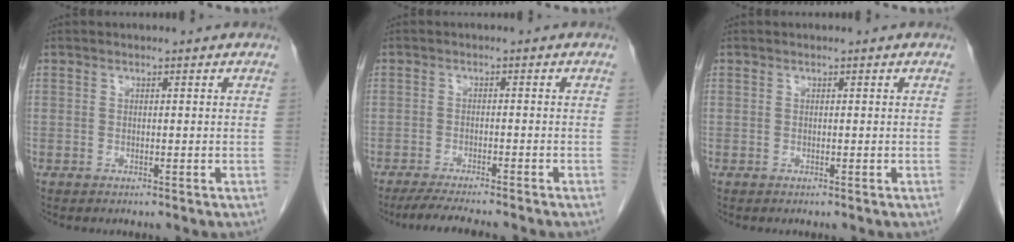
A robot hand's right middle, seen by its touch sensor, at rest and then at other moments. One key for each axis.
{"total": 7.3, "fx": -6.4, "fy": 0.2, "fz": 3.6, "tx": -0.049, "ty": -0.016, "tz": -0.100}
{"total": 0.0}